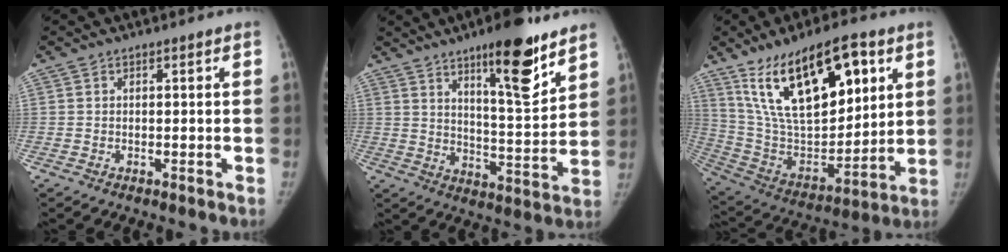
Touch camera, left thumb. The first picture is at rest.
{"total": 15.4, "force": [9.6, 3.6, 11.5], "torque": [-0.146, -0.066, 0.152]}
{"total": 25.6, "force": [12.2, 11.5, 19.4], "torque": [-0.297, -0.037, 0.229]}